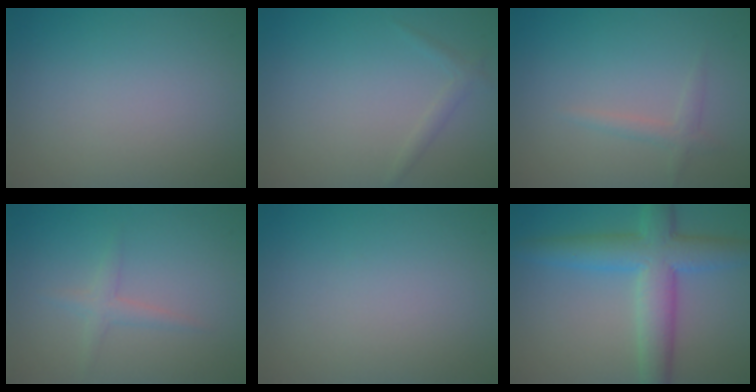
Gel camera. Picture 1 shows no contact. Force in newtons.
{"total": 1.1, "press": 1.1, "slide": 0.1}
{"total": 1.3, "press": 1.3, "slide": 0.0}
{"total": 1.5, "press": 1.5, "slide": 0.1}
{"total": 0.0}
{"total": 7.2, "press": 7.2, "slide": 0.1}